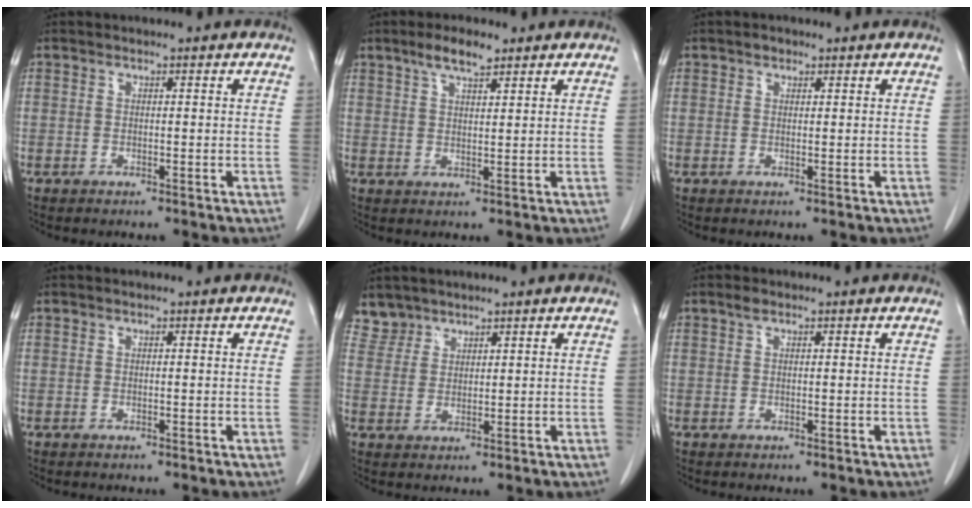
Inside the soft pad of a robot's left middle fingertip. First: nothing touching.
{"total": 4.6, "force": [3.3, 1.2, 3.0], "torque": [-0.061, 0.008, 0.060]}
{"total": 1.1, "force": [0.7, 0.7, 0.5], "torque": [-0.008, 0.003, 0.010]}
{"total": 0.0}
{"total": 3.2, "force": [2.8, 1.5, -0.7], "torque": [0.020, 0.007, 0.056]}
{"total": 1.9, "force": [1.3, 0.8, 1.2], "torque": [-0.025, 0.009, 0.025]}